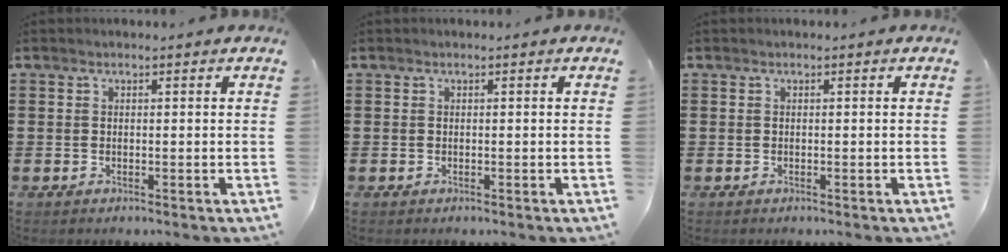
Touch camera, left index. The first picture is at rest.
{"total": 0.0}
{"total": 0.0}